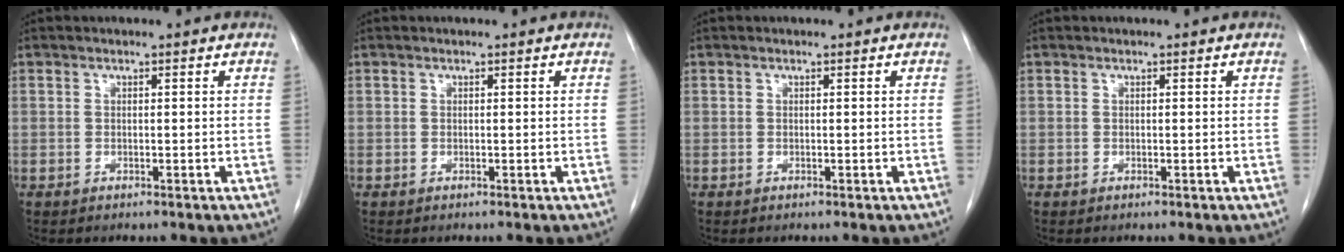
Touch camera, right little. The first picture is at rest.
{"total": 0.0}
{"total": 0.0}
{"total": 0.0}